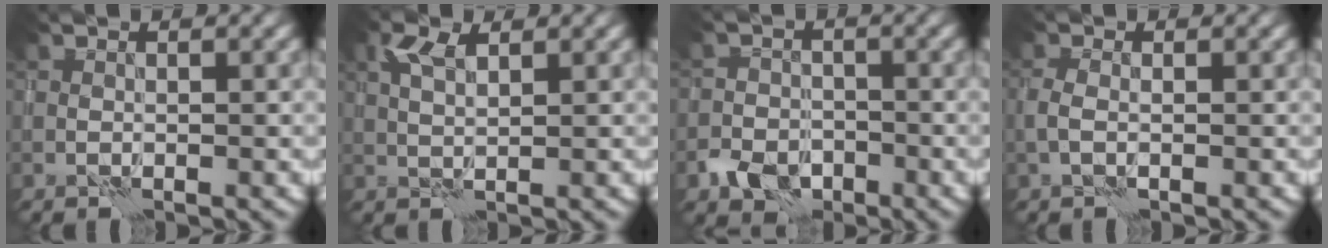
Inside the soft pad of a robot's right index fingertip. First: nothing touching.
{"total": 2.3, "force": [1.4, 0.8, 1.6], "torque": [-0.036, 0.008, 0.027]}
{"total": 3.4, "force": [-2.0, 2.5, 1.2], "torque": [-0.015, -0.005, -0.043]}
{"total": 1.4, "force": [-0.3, 0.9, 1.1], "torque": [-0.027, 0.001, -0.011]}